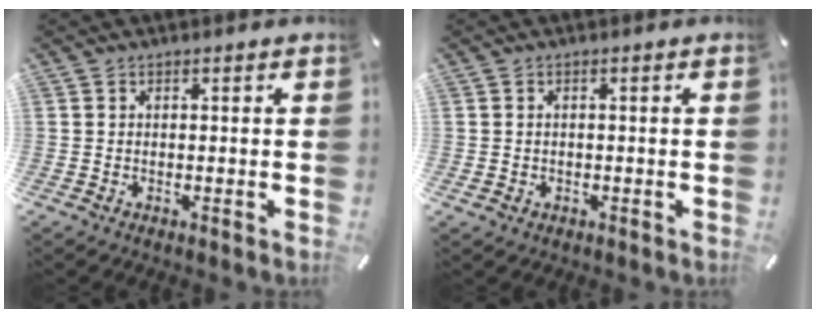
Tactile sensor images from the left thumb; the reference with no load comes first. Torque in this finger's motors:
{"motor_torque": [-0.19, -0.23, 0.16, 0.00, 0.08]}